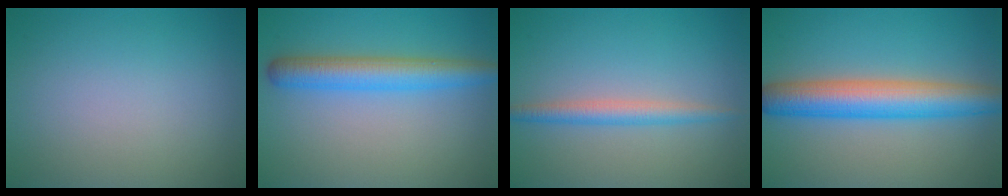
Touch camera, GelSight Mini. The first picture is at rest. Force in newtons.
{"total": 4.6, "press": 4.6, "slide": 0.2}
{"total": 2.3, "press": 2.3, "slide": 0.1}
{"total": 6.9, "press": 6.9, "slide": 0.1}